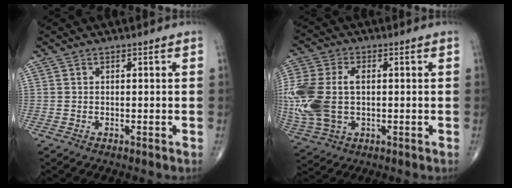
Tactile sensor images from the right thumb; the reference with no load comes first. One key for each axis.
{"total": 17.2, "fx": 0.0, "fy": 11.0, "fz": 13.2, "tx": -0.341, "ty": 0.002, "tz": 0.010}